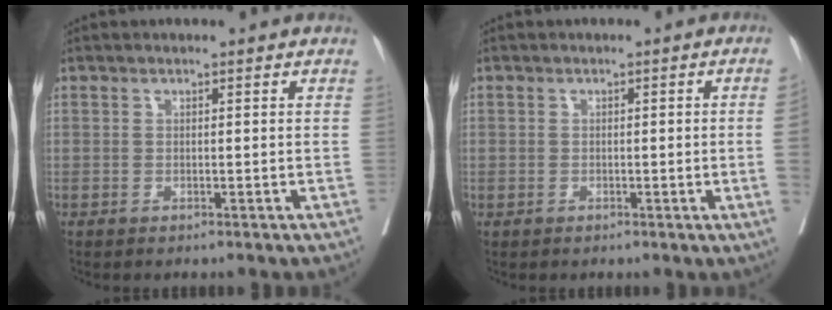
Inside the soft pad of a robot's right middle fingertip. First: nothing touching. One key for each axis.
{"total": 2.5, "fx": -0.1, "fy": -0.2, "fz": 2.4, "tx": -0.035, "ty": 0.005, "tz": 0.003}